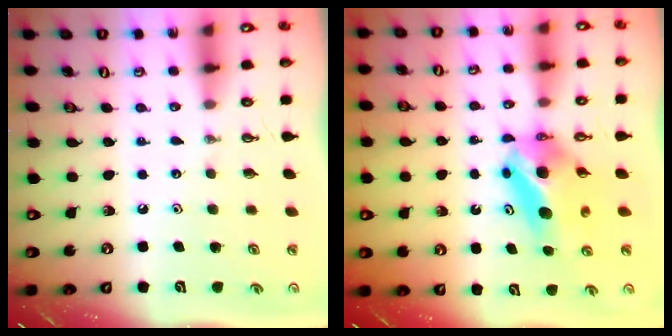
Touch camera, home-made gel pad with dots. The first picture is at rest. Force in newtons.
{"total": 7.8, "press": 7.4, "slide": 2.3}